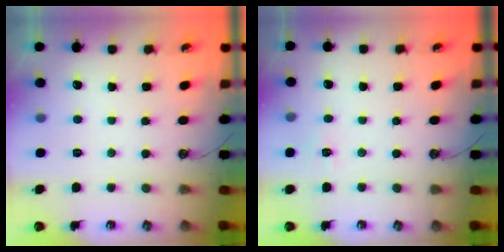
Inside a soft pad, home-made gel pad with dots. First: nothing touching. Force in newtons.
{"total": 3.9, "press": 3.9, "slide": 0.5}